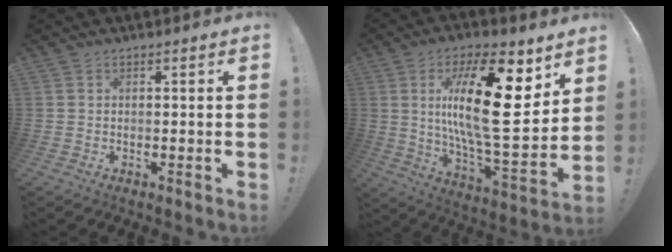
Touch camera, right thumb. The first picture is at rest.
{"total": 24.4, "force": [6.5, 7.2, 22.4], "torque": [-0.406, -0.042, 0.101]}